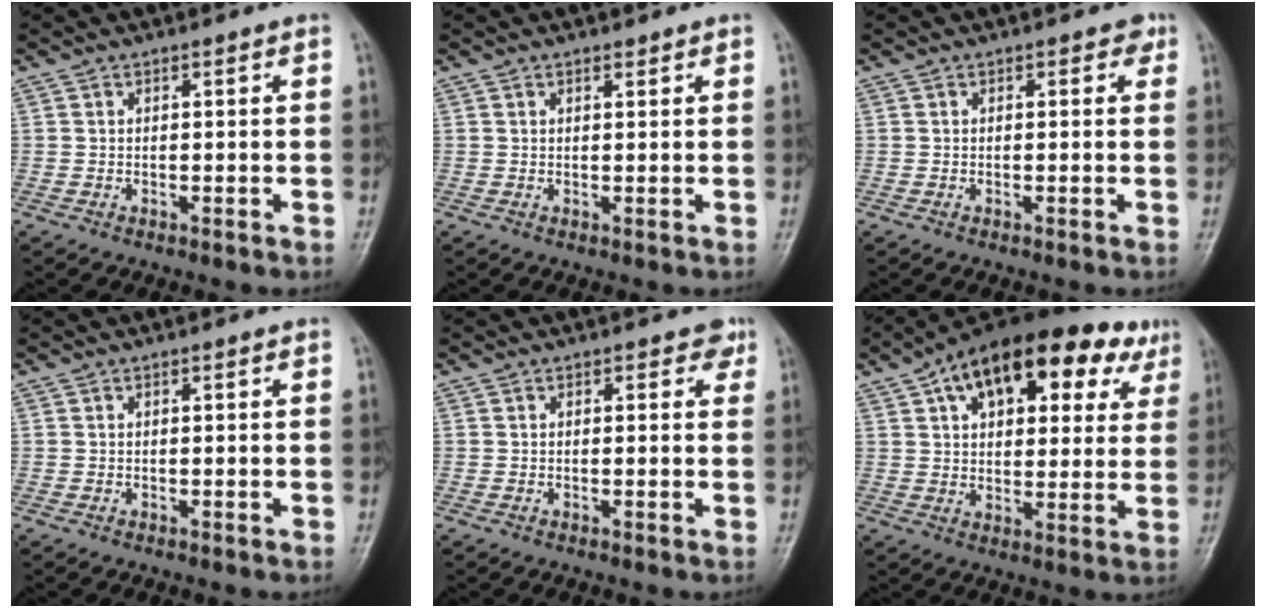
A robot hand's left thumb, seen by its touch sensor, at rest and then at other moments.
{"total": 0.9, "force": [0.7, 0.3, 0.4], "torque": [-0.006, -0.005, 0.011]}
{"total": 1.2, "force": [0.5, 0.9, 0.7], "torque": [0.007, 0.002, -0.002]}
{"total": 0.0}
{"total": 1.6, "force": [0.9, 1.1, 0.8], "torque": [0.010, -0.001, 0.003]}
{"total": 22.0, "force": [10.3, 11.6, 15.6], "torque": [-0.194, 0.015, 0.147]}